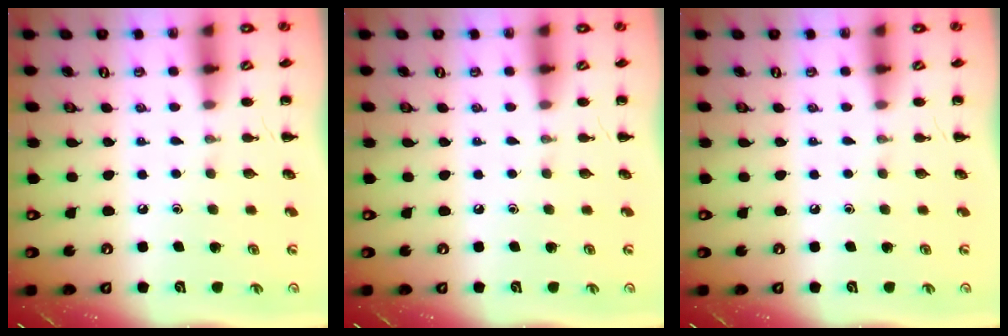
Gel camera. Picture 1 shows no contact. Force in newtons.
{"total": 0.0}
{"total": 0.0}